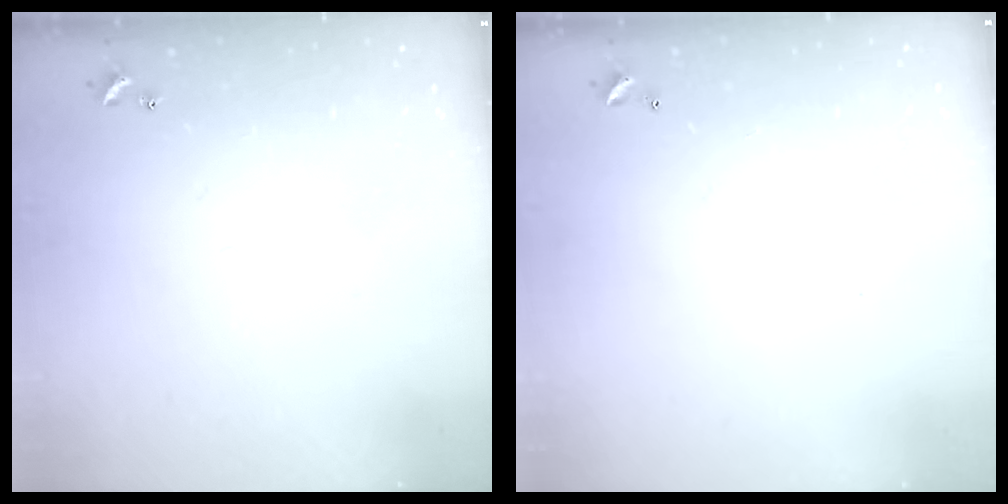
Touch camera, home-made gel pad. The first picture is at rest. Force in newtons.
{"total": 2.8, "press": 2.8, "slide": 0.1}